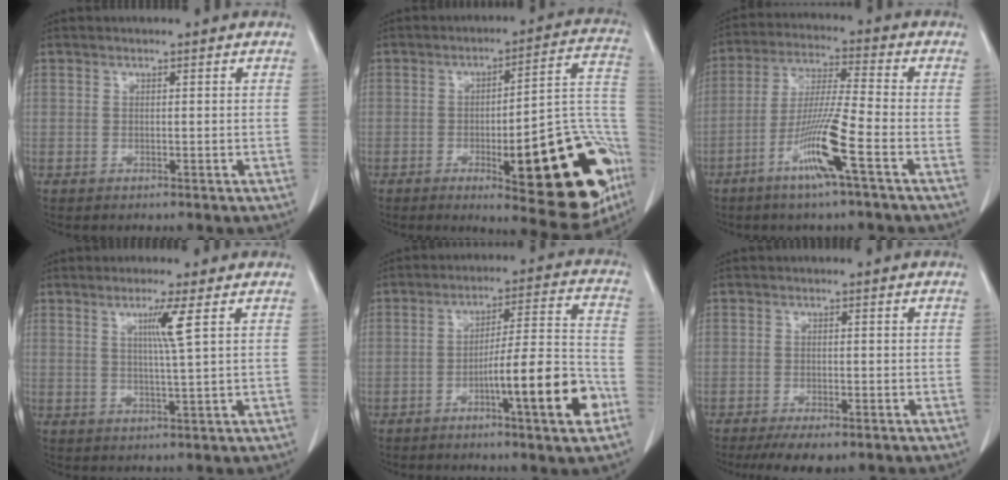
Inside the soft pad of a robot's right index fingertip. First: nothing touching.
{"total": 25.6, "force": [-8.4, 5.8, 23.5], "torque": [-0.205, 0.016, -0.097]}
{"total": 9.5, "force": [-4.3, -0.2, 8.5], "torque": [-0.166, -0.010, -0.085]}
{"total": 4.3, "force": [1.6, -1.1, 3.8], "torque": [-0.073, -0.008, 0.029]}
{"total": 13.4, "force": [-5.6, 0.4, 12.2], "torque": [-0.183, 0.006, -0.084]}
{"total": 5.6, "force": [-4.1, 1.4, 3.6], "torque": [-0.054, -0.012, -0.060]}